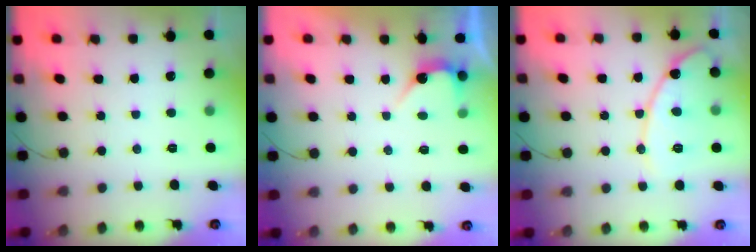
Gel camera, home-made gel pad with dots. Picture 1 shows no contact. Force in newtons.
{"total": 4.1, "press": 4.1, "slide": 0.3}
{"total": 13.2, "press": 13.1, "slide": 0.9}